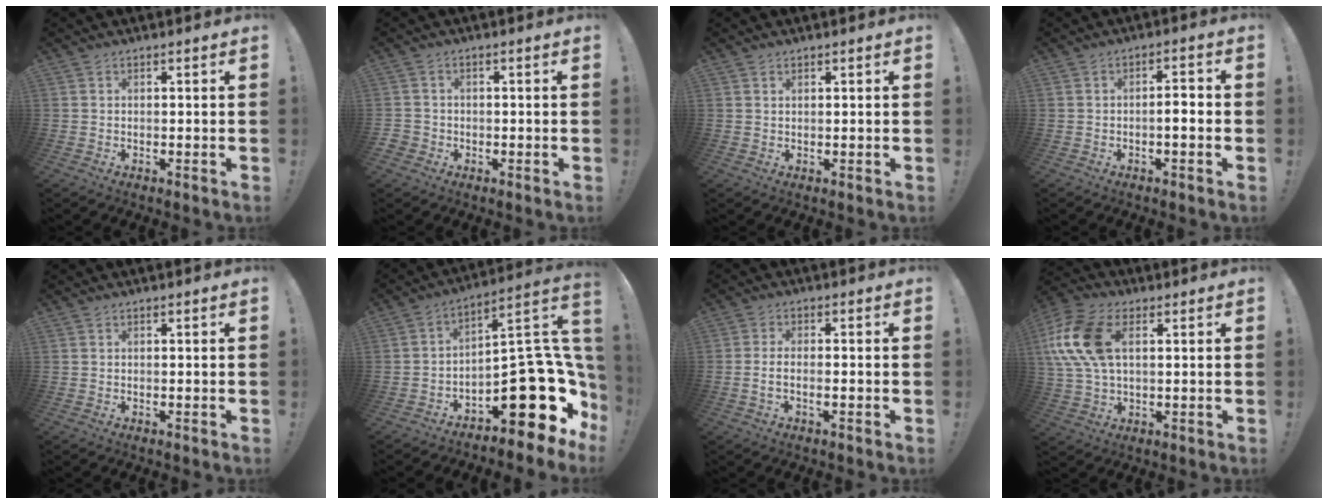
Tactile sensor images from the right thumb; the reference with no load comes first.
{"total": 2.4, "force": [-0.8, 2.2, 0.7], "torque": [-0.011, 0.005, -0.014]}
{"total": 0.9, "force": [0.8, 0.3, 0.2], "torque": [0.004, -0.004, 0.015]}
{"total": 4.3, "force": [-1.4, 0.9, 4.0], "torque": [-0.065, 0.006, -0.027]}
{"total": 0.0}
{"total": 20.4, "force": [-7.1, 8.8, 17.0], "torque": [-0.210, 0.024, -0.105]}
{"total": 2.7, "force": [-0.9, 0.7, 2.5], "torque": [-0.048, -0.006, -0.016]}
{"total": 16.4, "force": [3.7, 9.9, 12.5], "torque": [-0.261, 0.004, 0.073]}